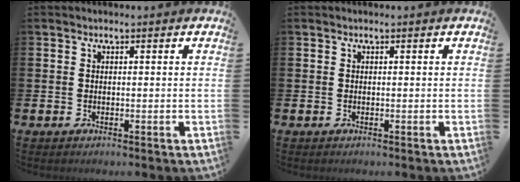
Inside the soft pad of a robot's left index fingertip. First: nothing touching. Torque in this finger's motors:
{"motor_torque": [0.00, 0.00, 0.00, 0.00]}